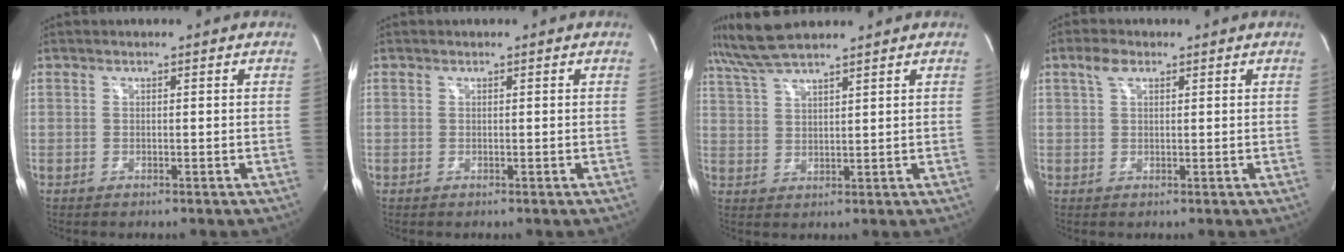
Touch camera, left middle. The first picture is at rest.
{"total": 0.0}
{"total": 7.3, "force": [6.5, 0.2, 3.4], "torque": [-0.078, 0.031, 0.127]}
{"total": 2.5, "force": [1.4, 1.2, 1.6], "torque": [-0.039, 0.013, 0.032]}